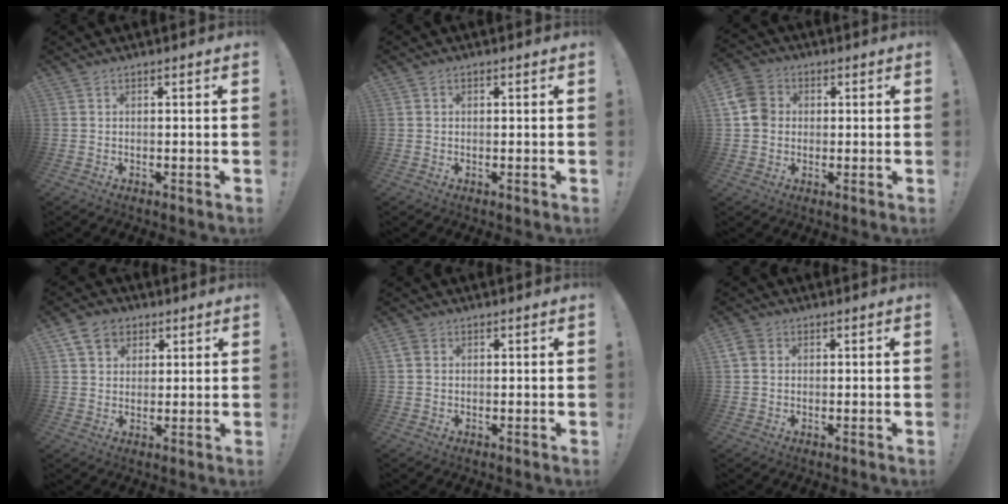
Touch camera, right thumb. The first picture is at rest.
{"total": 0.6, "force": [0.0, 0.6, 0.2], "torque": [0.001, 0.001, -0.001]}
{"total": 8.6, "force": [0.5, 7.5, 4.3], "torque": [-0.072, 0.012, 0.012]}
{"total": 8.8, "force": [4.4, 6.8, 3.5], "torque": [-0.059, -0.010, 0.089]}
{"total": 2.7, "force": [1.0, 2.1, 1.4], "torque": [-0.021, 0.000, 0.020]}
{"total": 4.2, "force": [1.1, 3.4, 2.2], "torque": [-0.044, 0.002, 0.023]}